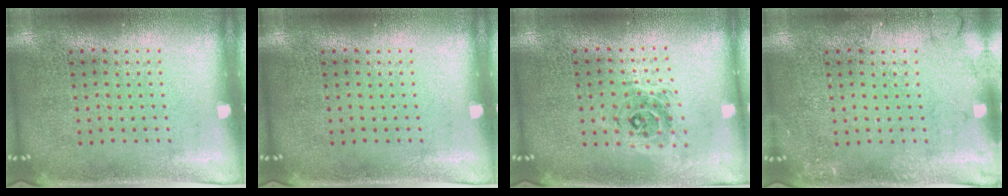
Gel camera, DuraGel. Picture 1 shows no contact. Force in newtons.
{"total": 0.0}
{"total": 0.7, "press": 0.7, "slide": 0.1}
{"total": 2.0, "press": 2.0, "slide": 0.4}